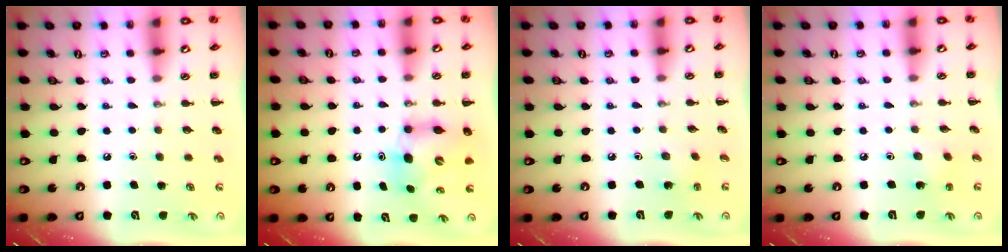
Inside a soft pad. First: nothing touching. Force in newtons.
{"total": 6.7, "press": 6.5, "slide": 1.5}
{"total": 2.1, "press": 2.0, "slide": 0.8}
{"total": 1.6, "press": 1.4, "slide": 0.7}